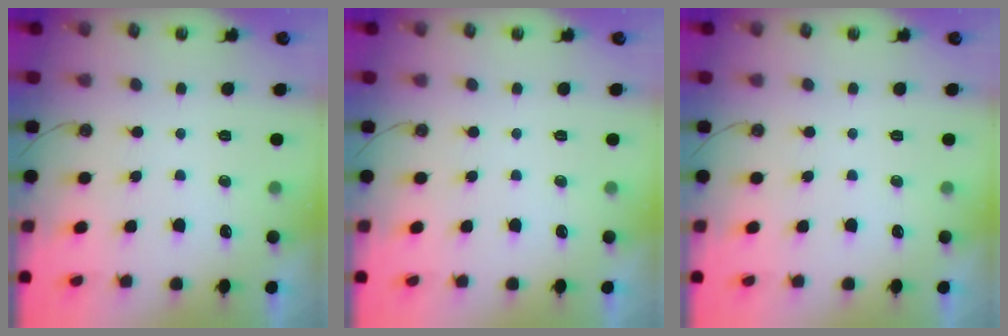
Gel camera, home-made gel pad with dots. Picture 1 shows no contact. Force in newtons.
{"total": 0.0}
{"total": 0.0}